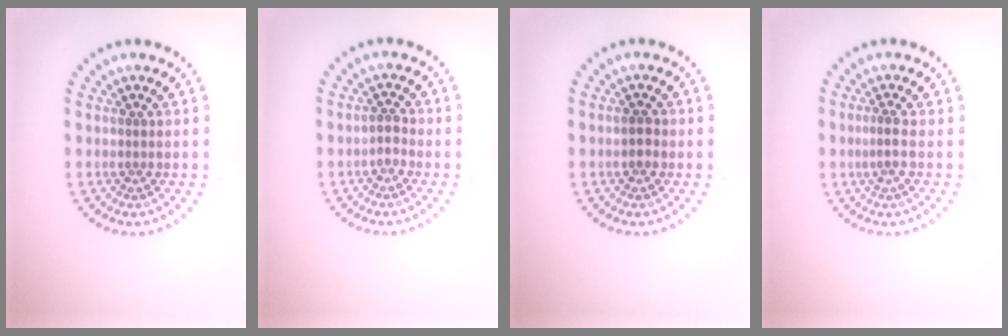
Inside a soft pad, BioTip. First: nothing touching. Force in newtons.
{"total": 1.1, "press": 0.9, "slide": 0.6}
{"total": 1.2, "press": 1.2, "slide": 0.1}
{"total": 1.3, "press": 1.0, "slide": 0.7}